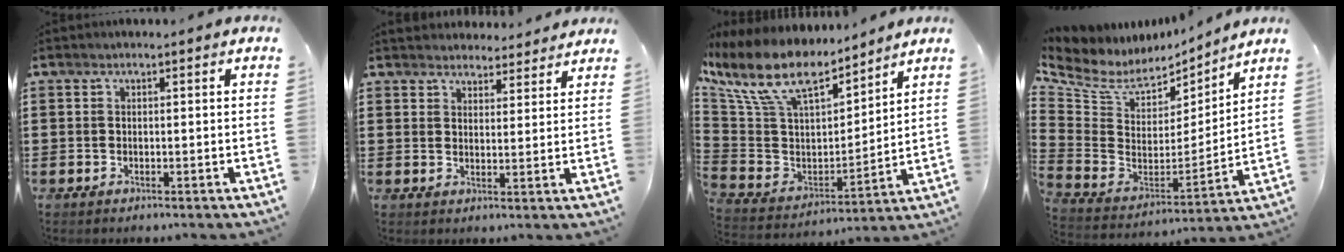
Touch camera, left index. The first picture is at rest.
{"total": 3.6, "force": [3.5, 0.7, -0.3], "torque": [0.001, -0.016, 0.065]}
{"total": 12.1, "force": [8.7, 4.2, 7.3], "torque": [-0.182, -0.055, 0.152]}
{"total": 6.4, "force": [4.9, 3.6, 1.9], "torque": [-0.075, -0.039, 0.086]}